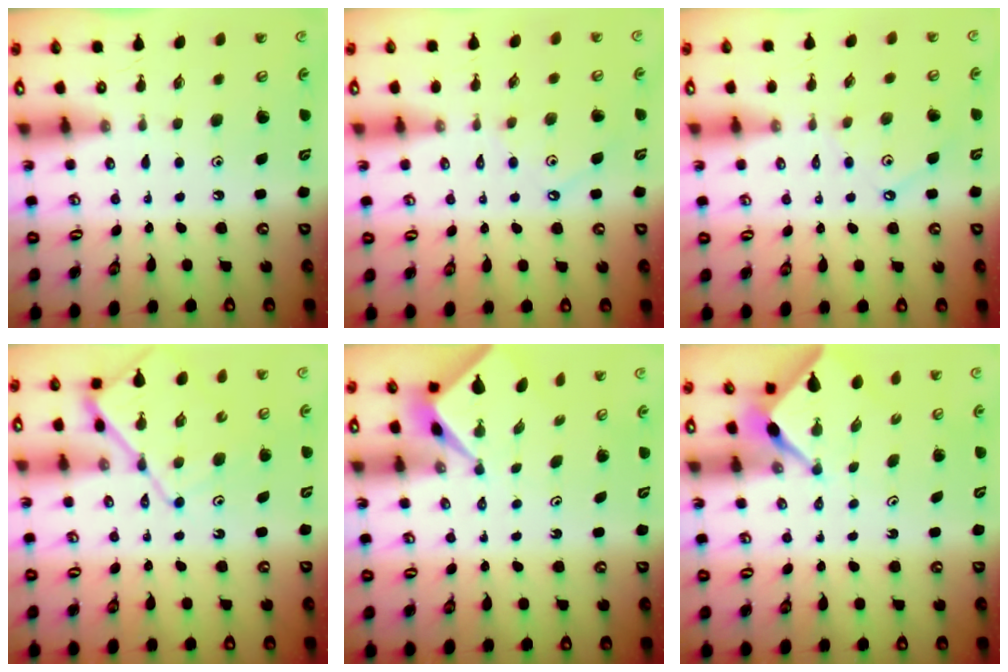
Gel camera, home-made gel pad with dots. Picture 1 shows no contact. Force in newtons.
{"total": 1.9, "press": 1.9, "slide": 0.4}
{"total": 2.5, "press": 2.5, "slide": 0.4}
{"total": 10.2, "press": 10.2, "slide": 1.2}
{"total": 2.1, "press": 2.1, "slide": 0.2}
{"total": 2.4, "press": 2.4, "slide": 0.2}